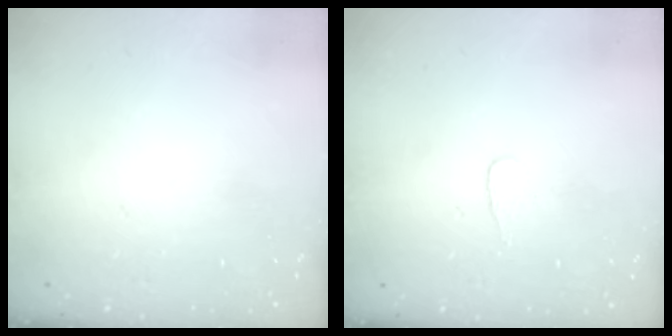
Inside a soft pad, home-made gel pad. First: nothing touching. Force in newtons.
{"total": 3.3, "press": 3.3, "slide": 0.3}